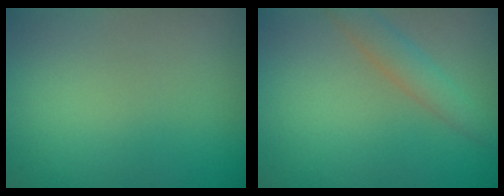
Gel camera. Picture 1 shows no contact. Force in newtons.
{"total": 2.6, "press": 2.6, "slide": 0.2}